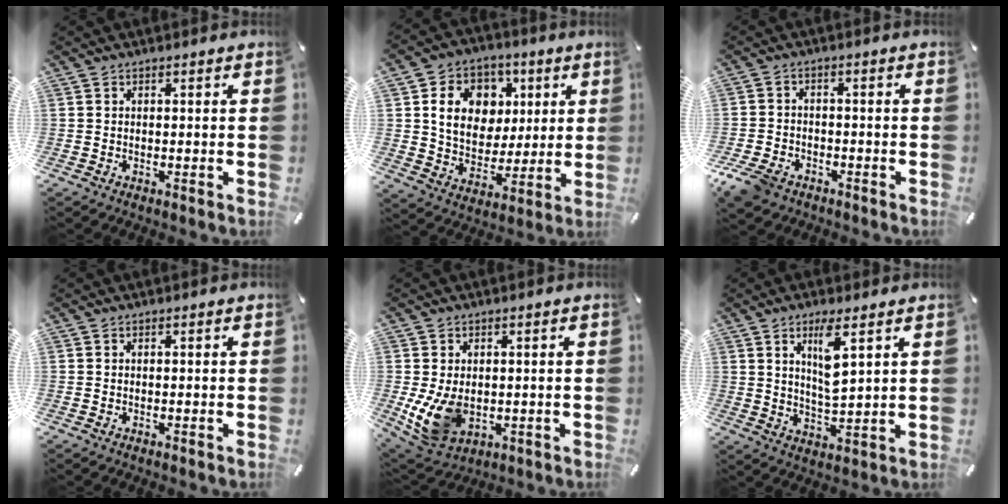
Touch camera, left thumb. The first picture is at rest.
{"total": 13.4, "force": [4.2, 11.4, 5.6], "torque": [-0.091, -0.007, 0.084]}
{"total": 6.2, "force": [-4.2, 3.9, 2.4], "torque": [-0.063, 0.016, -0.082]}
{"total": 0.0}
{"total": 10.0, "force": [-0.7, 7.6, 6.5], "torque": [-0.130, -0.008, -0.010]}
{"total": 7.9, "force": [3.9, 1.8, 6.6], "torque": [-0.116, -0.015, 0.061]}